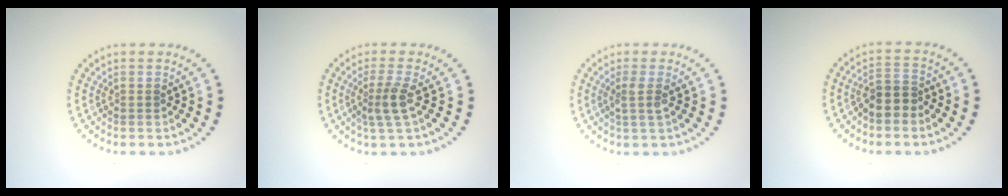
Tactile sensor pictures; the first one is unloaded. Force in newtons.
{"total": 2.4, "press": 1.8, "slide": 1.5}
{"total": 1.6, "press": 1.2, "slide": 1.1}
{"total": 2.6, "press": 2.3, "slide": 1.3}